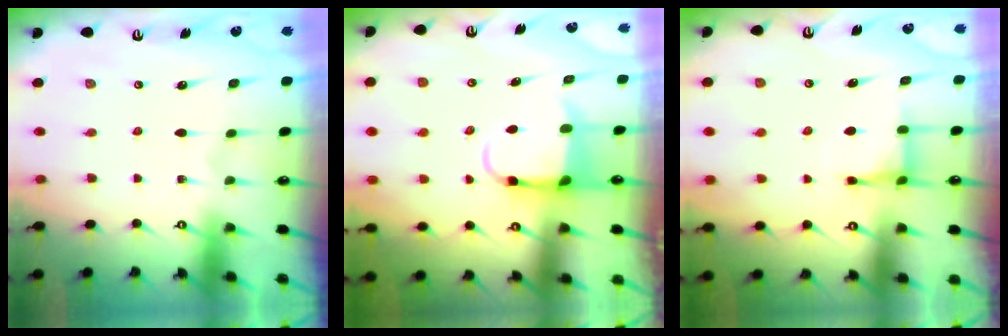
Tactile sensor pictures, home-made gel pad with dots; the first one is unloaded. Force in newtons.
{"total": 4.1, "press": 4.1, "slide": 0.8}
{"total": 3.8, "press": 3.8, "slide": 0.7}